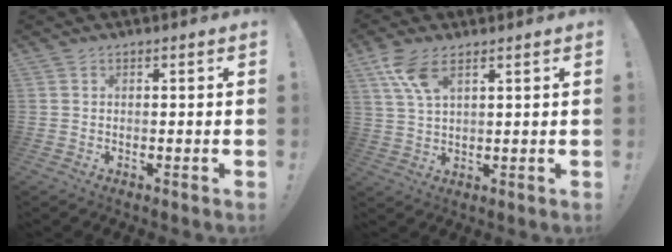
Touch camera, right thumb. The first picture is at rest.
{"total": 8.1, "force": [4.9, 3.1, 5.7], "torque": [-0.116, -0.013, 0.096]}